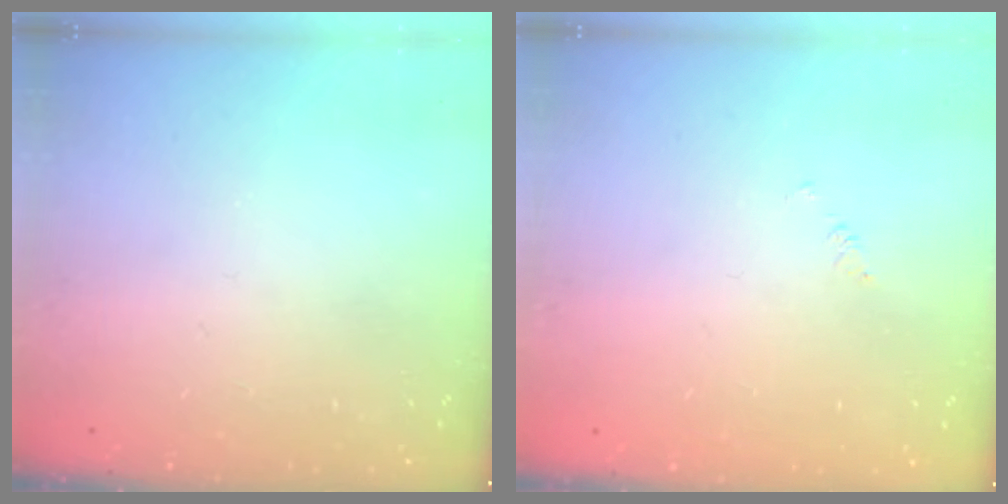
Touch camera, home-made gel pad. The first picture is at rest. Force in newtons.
{"total": 1.7, "press": 1.7, "slide": 0.3}